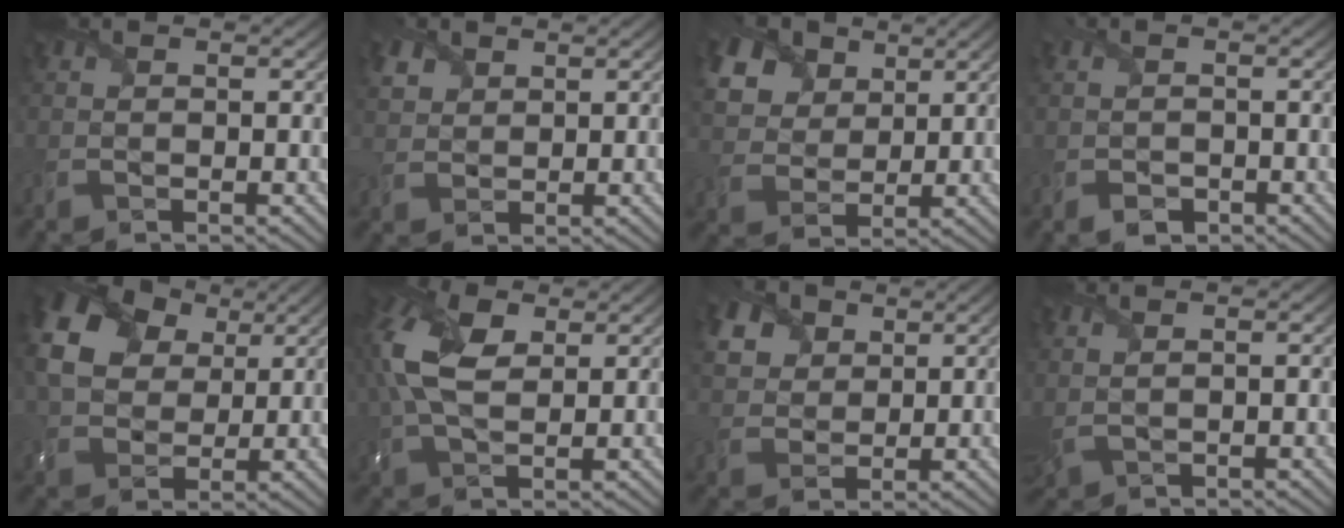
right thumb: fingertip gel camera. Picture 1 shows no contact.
{"total": 2.8, "force": [1.9, 1.9, 0.9], "torque": [-0.039, 0.005, 0.038]}
{"total": 13.1, "force": [7.3, 9.0, 6.2], "torque": [-0.193, 0.021, 0.151]}
{"total": 1.4, "force": [-1.1, 0.8, 0.4], "torque": [-0.013, -0.006, -0.024]}
{"total": 14.3, "force": [5.6, 10.3, 8.2], "torque": [-0.215, 0.035, 0.105]}
{"total": 10.5, "force": [2.9, 5.8, 8.2], "torque": [-0.229, 0.024, 0.052]}
{"total": 7.0, "force": [3.8, 4.9, 3.2], "torque": [-0.125, 0.016, 0.066]}
{"total": 1.6, "force": [0.9, 0.5, 1.3], "torque": [-0.044, 0.005, 0.025]}